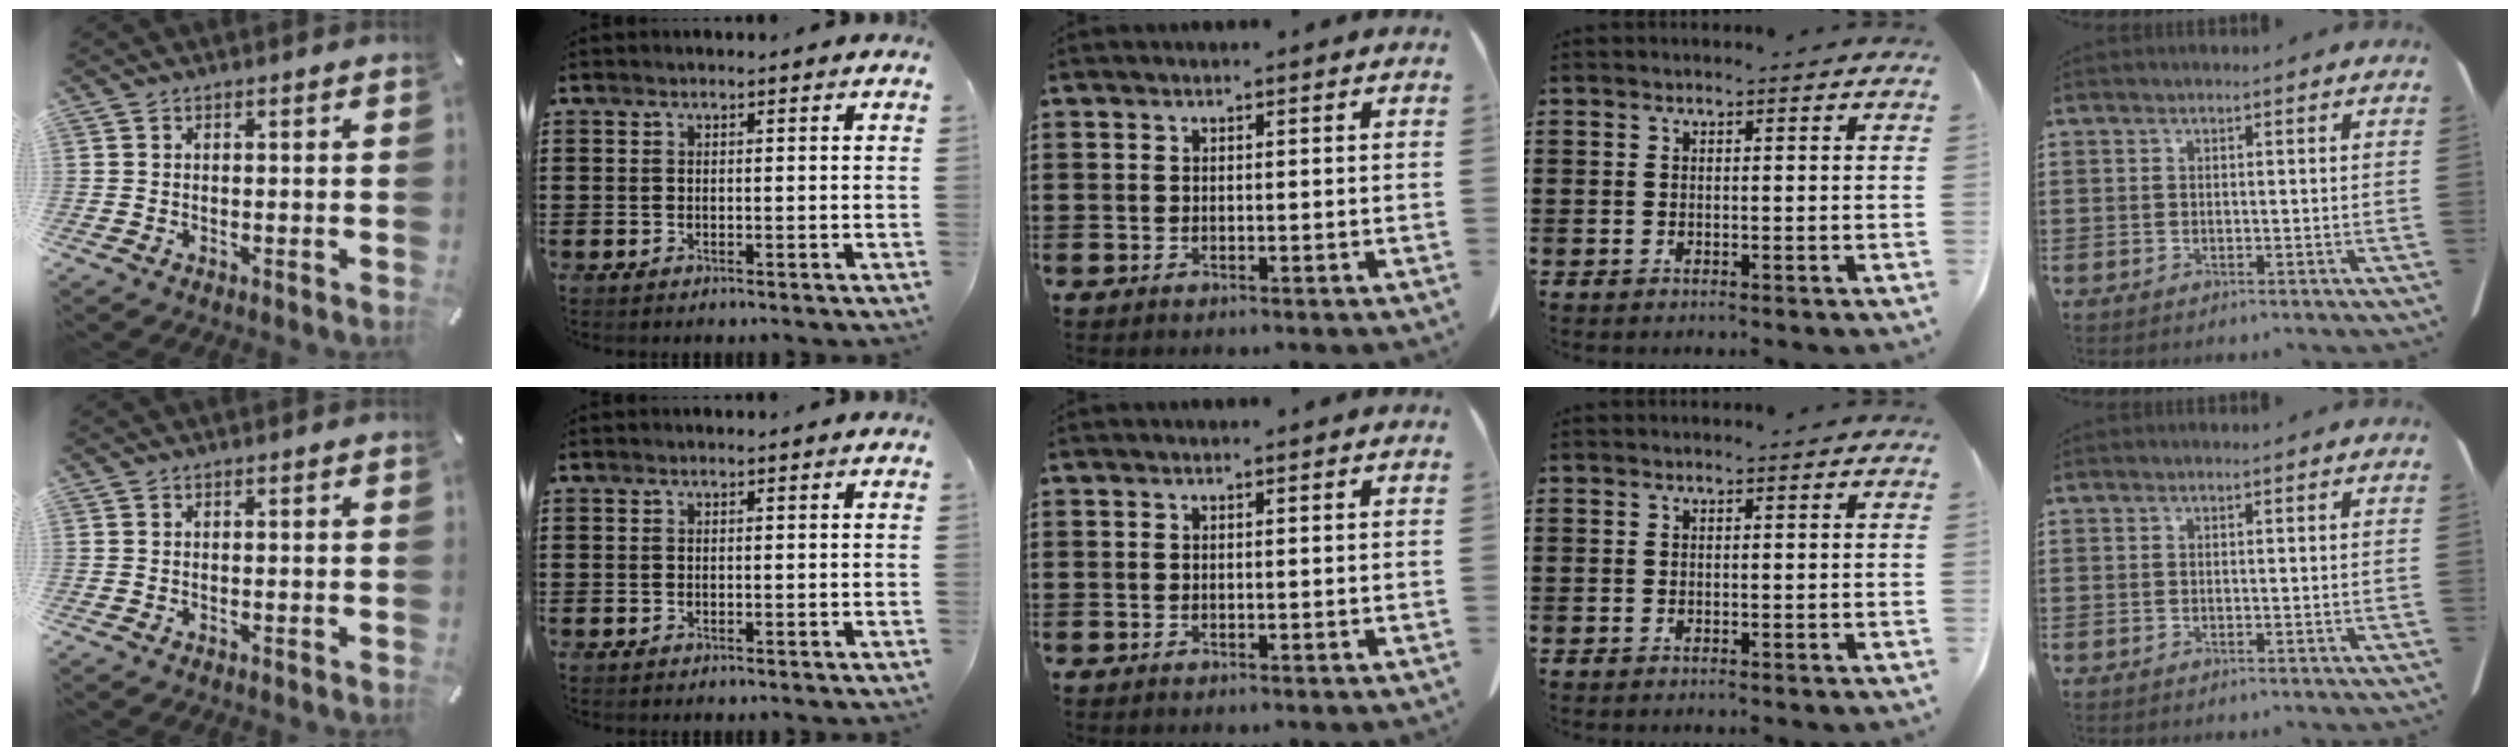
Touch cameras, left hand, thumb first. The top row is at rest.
{}